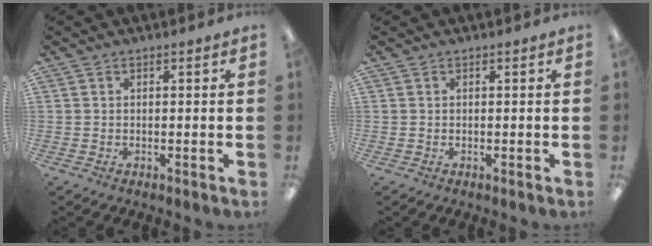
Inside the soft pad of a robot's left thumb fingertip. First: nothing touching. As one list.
[{"total": 0.0}]